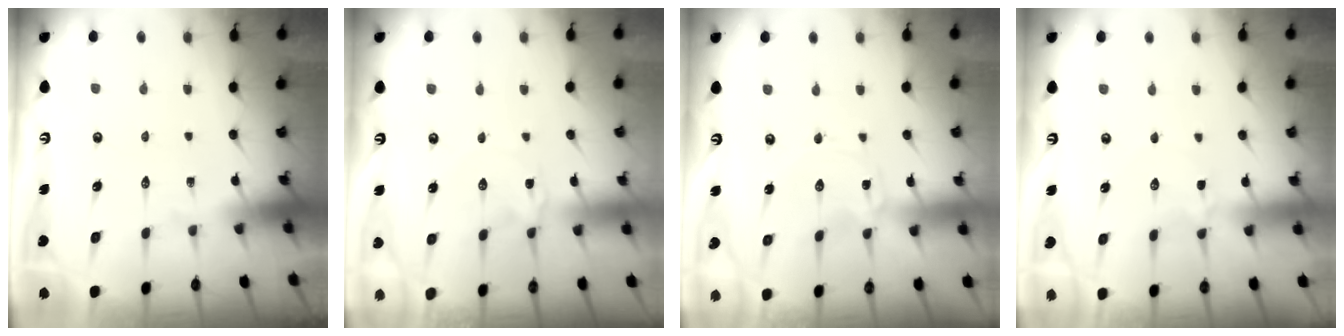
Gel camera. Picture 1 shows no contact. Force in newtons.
{"total": 0.0}
{"total": 0.7, "press": 0.7, "slide": 0.0}
{"total": 2.2, "press": 2.1, "slide": 0.3}